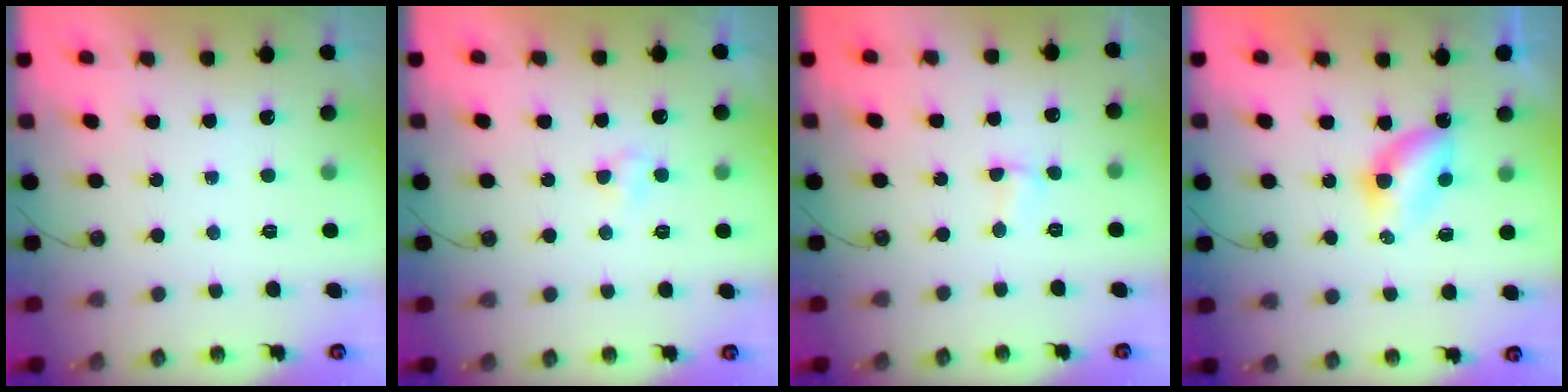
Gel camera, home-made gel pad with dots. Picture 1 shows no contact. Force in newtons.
{"total": 2.9, "press": 2.9, "slide": 0.3}
{"total": 1.4, "press": 1.4, "slide": 0.4}
{"total": 4.8, "press": 4.8, "slide": 0.5}